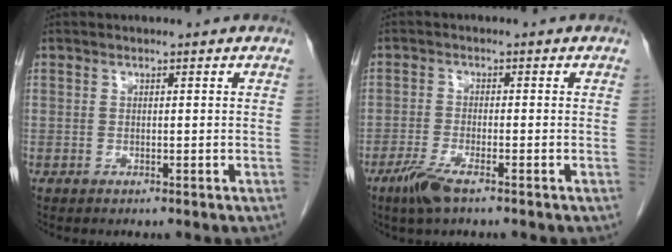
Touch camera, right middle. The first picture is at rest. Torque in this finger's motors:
{"motor_torque": [-0.05, -0.13, 0.05, 0.05]}